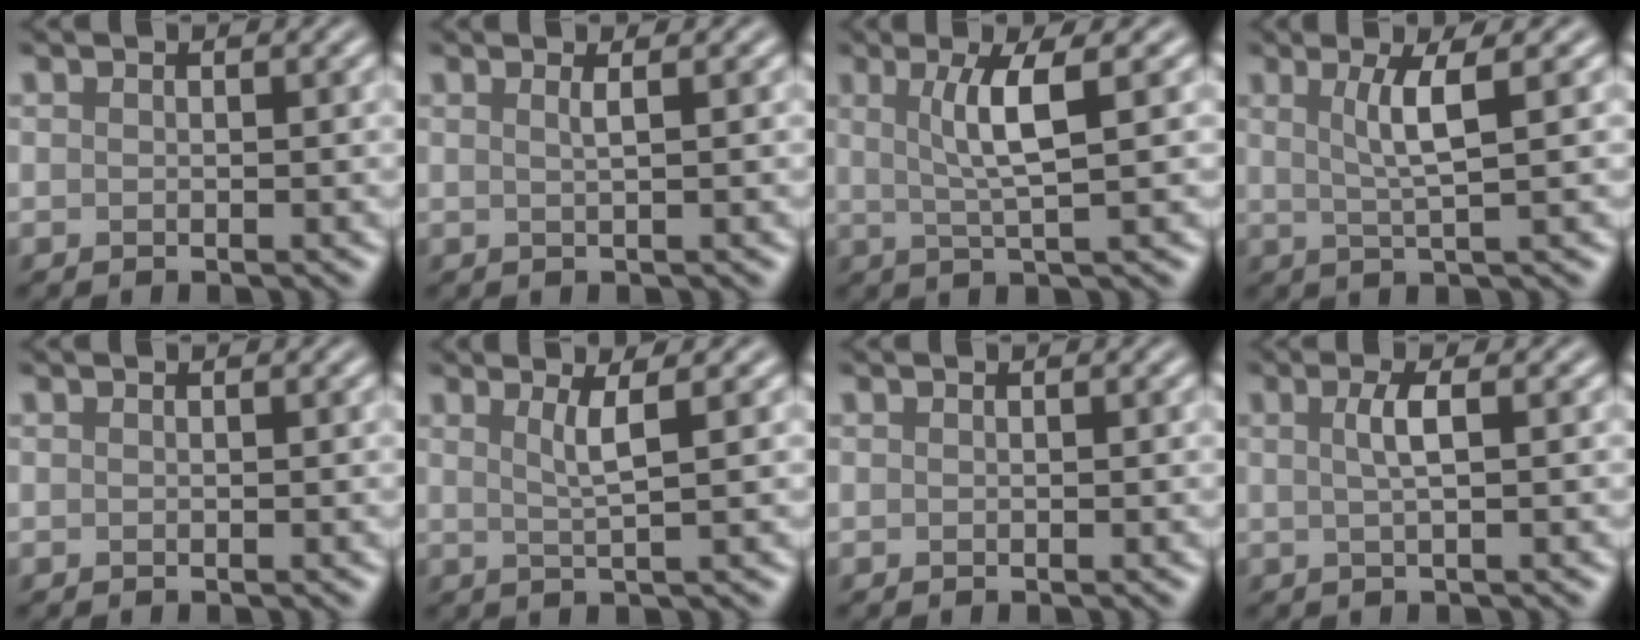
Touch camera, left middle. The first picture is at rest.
{"total": 1.3, "force": [0.5, 0.5, 1.1], "torque": [-0.011, 0.001, 0.000]}
{"total": 4.2, "force": [1.1, 0.6, 4.0], "torque": [-0.070, 0.001, 0.022]}
{"total": 3.5, "force": [1.0, 0.5, 3.3], "torque": [-0.055, 0.001, 0.021]}
{"total": 0.0}
{"total": 2.5, "force": [0.9, 0.5, 2.3], "torque": [-0.037, 0.001, 0.014]}
{"total": 0.0}
{"total": 2.2, "force": [0.4, 0.6, 2.1], "torque": [-0.037, 0.004, 0.004]}